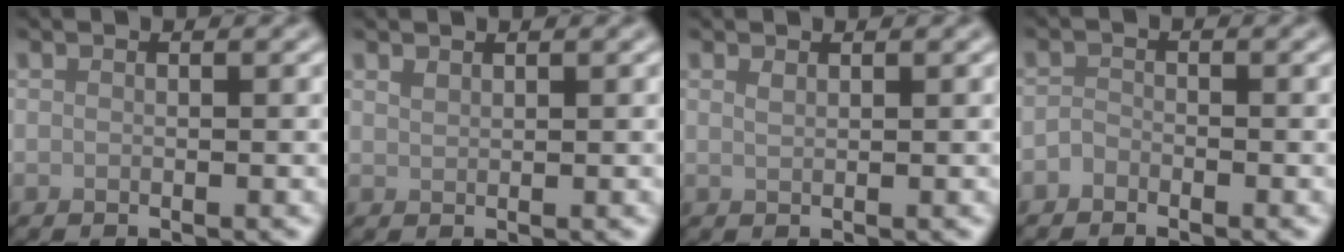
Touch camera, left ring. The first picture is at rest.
{"total": 0.6, "force": [0.5, 0.2, 0.2], "torque": [-0.006, 0.000, 0.014]}
{"total": 0.6, "force": [0.4, 0.2, 0.4], "torque": [-0.009, 0.000, 0.008]}
{"total": 1.1, "force": [-0.9, 0.6, 0.2], "torque": [-0.003, 0.004, -0.022]}